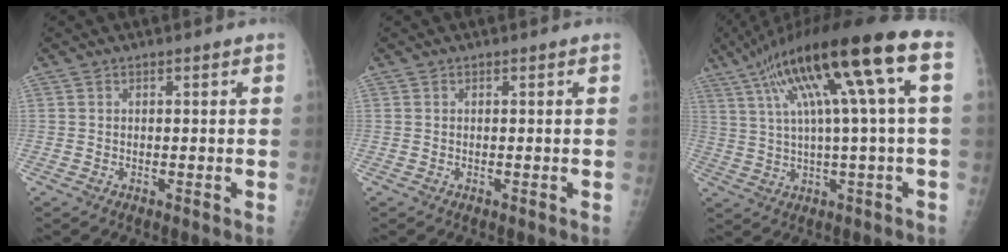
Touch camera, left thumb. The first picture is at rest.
{"total": 0.0}
{"total": 18.9, "force": [6.0, 2.1, 17.8], "torque": [-0.313, 0.034, 0.097]}